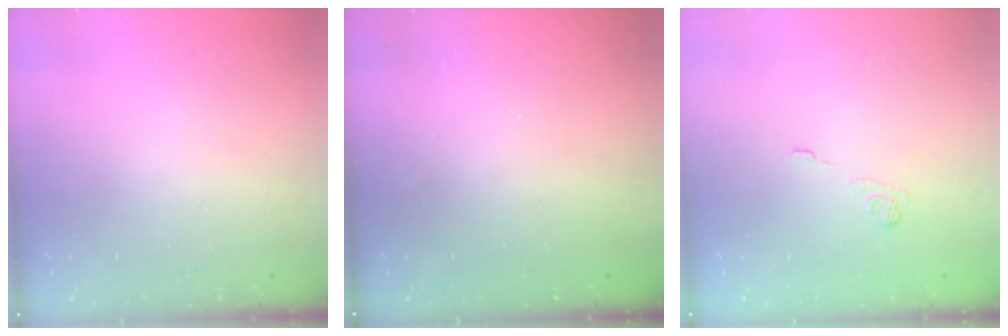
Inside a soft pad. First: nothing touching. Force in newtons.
{"total": 2.3, "press": 2.2, "slide": 0.8}
{"total": 3.8, "press": 3.5, "slide": 1.4}